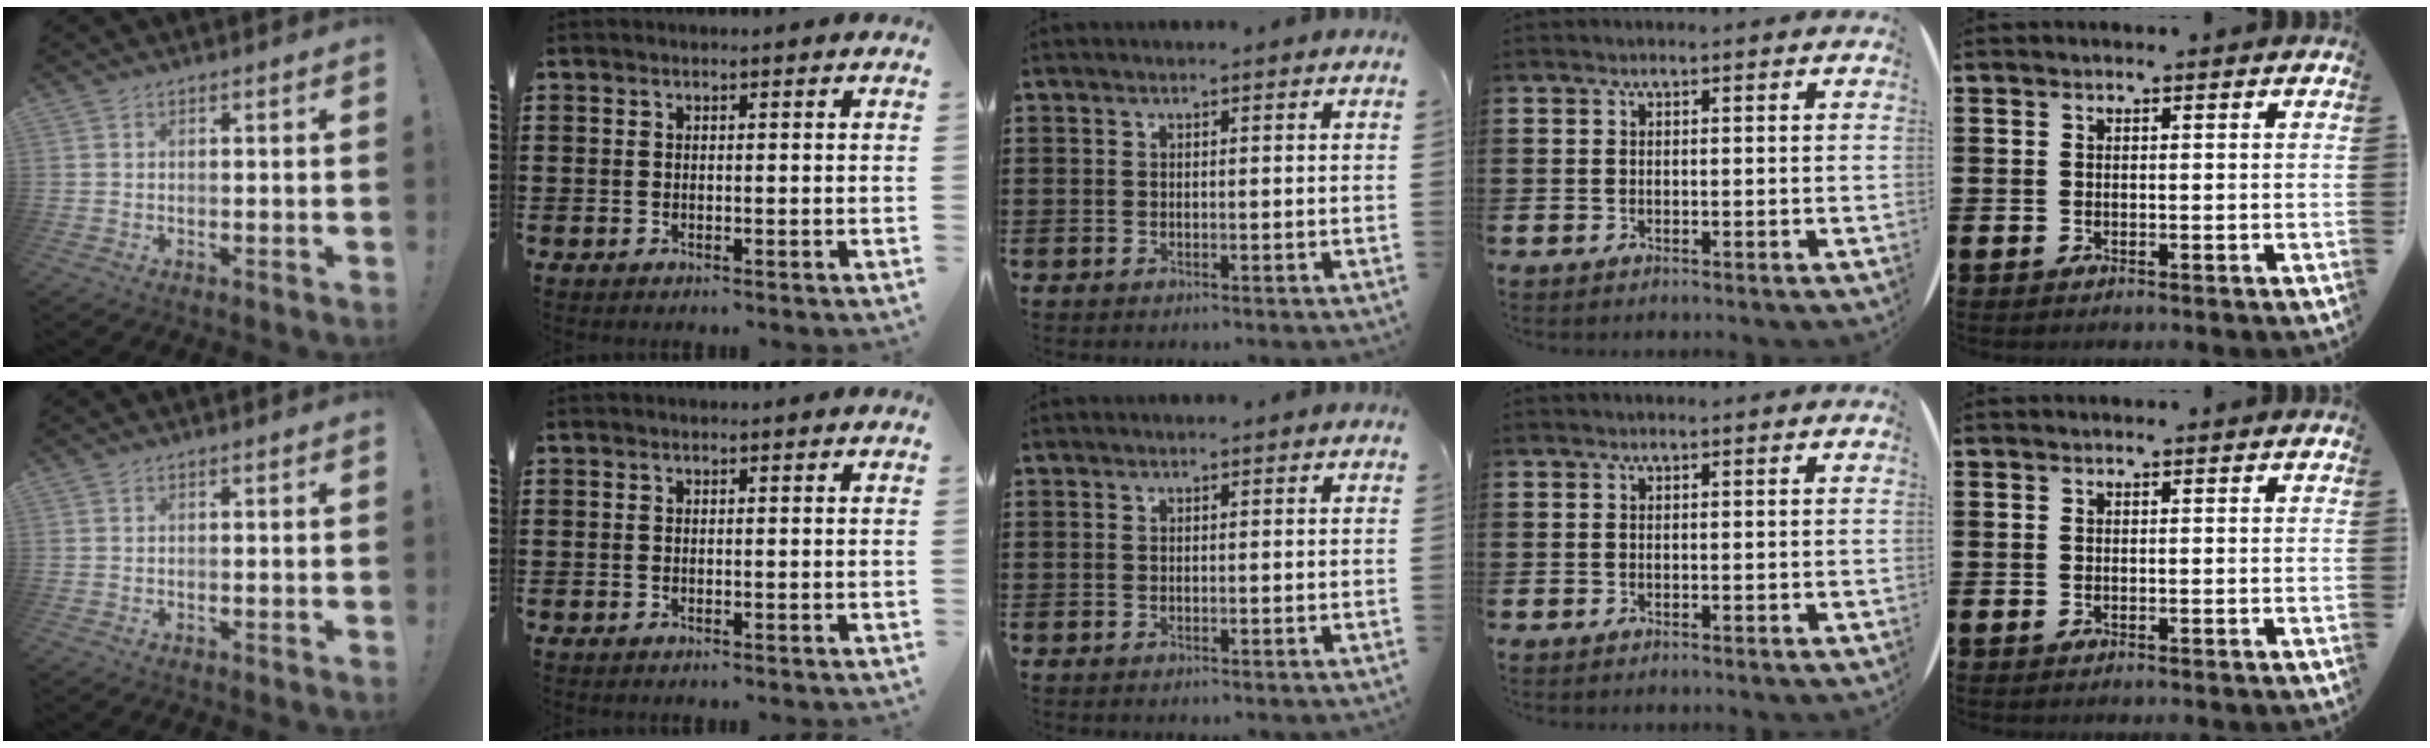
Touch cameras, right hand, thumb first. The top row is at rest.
{}